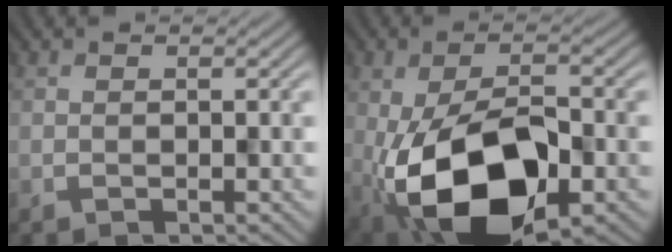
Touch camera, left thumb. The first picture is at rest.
{"total": 15.7, "force": [-4.8, 8.4, 12.3], "torque": [-0.223, -0.031, -0.076]}